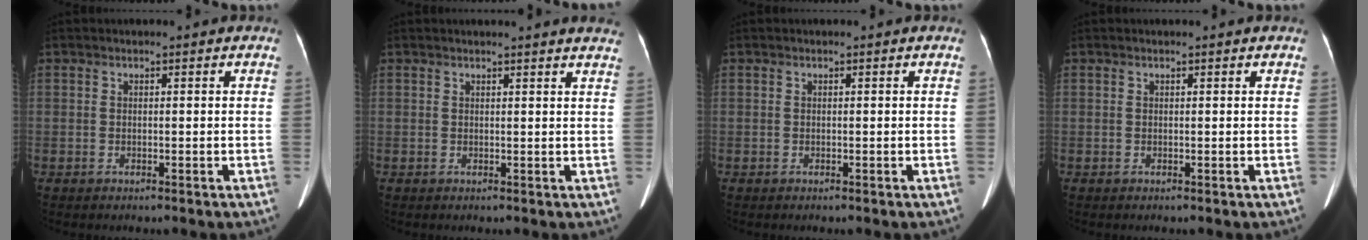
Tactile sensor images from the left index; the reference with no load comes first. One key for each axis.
{"total": 8.6, "fx": 8.2, "fy": 0.2, "fz": 2.6, "tx": -0.028, "ty": -0.008, "tz": 0.069}
{"total": 0.0}
{"total": 0.6, "fx": 0.6, "fy": 0.0, "fz": 0.2, "tx": -0.010, "ty": 0.007, "tz": 0.006}